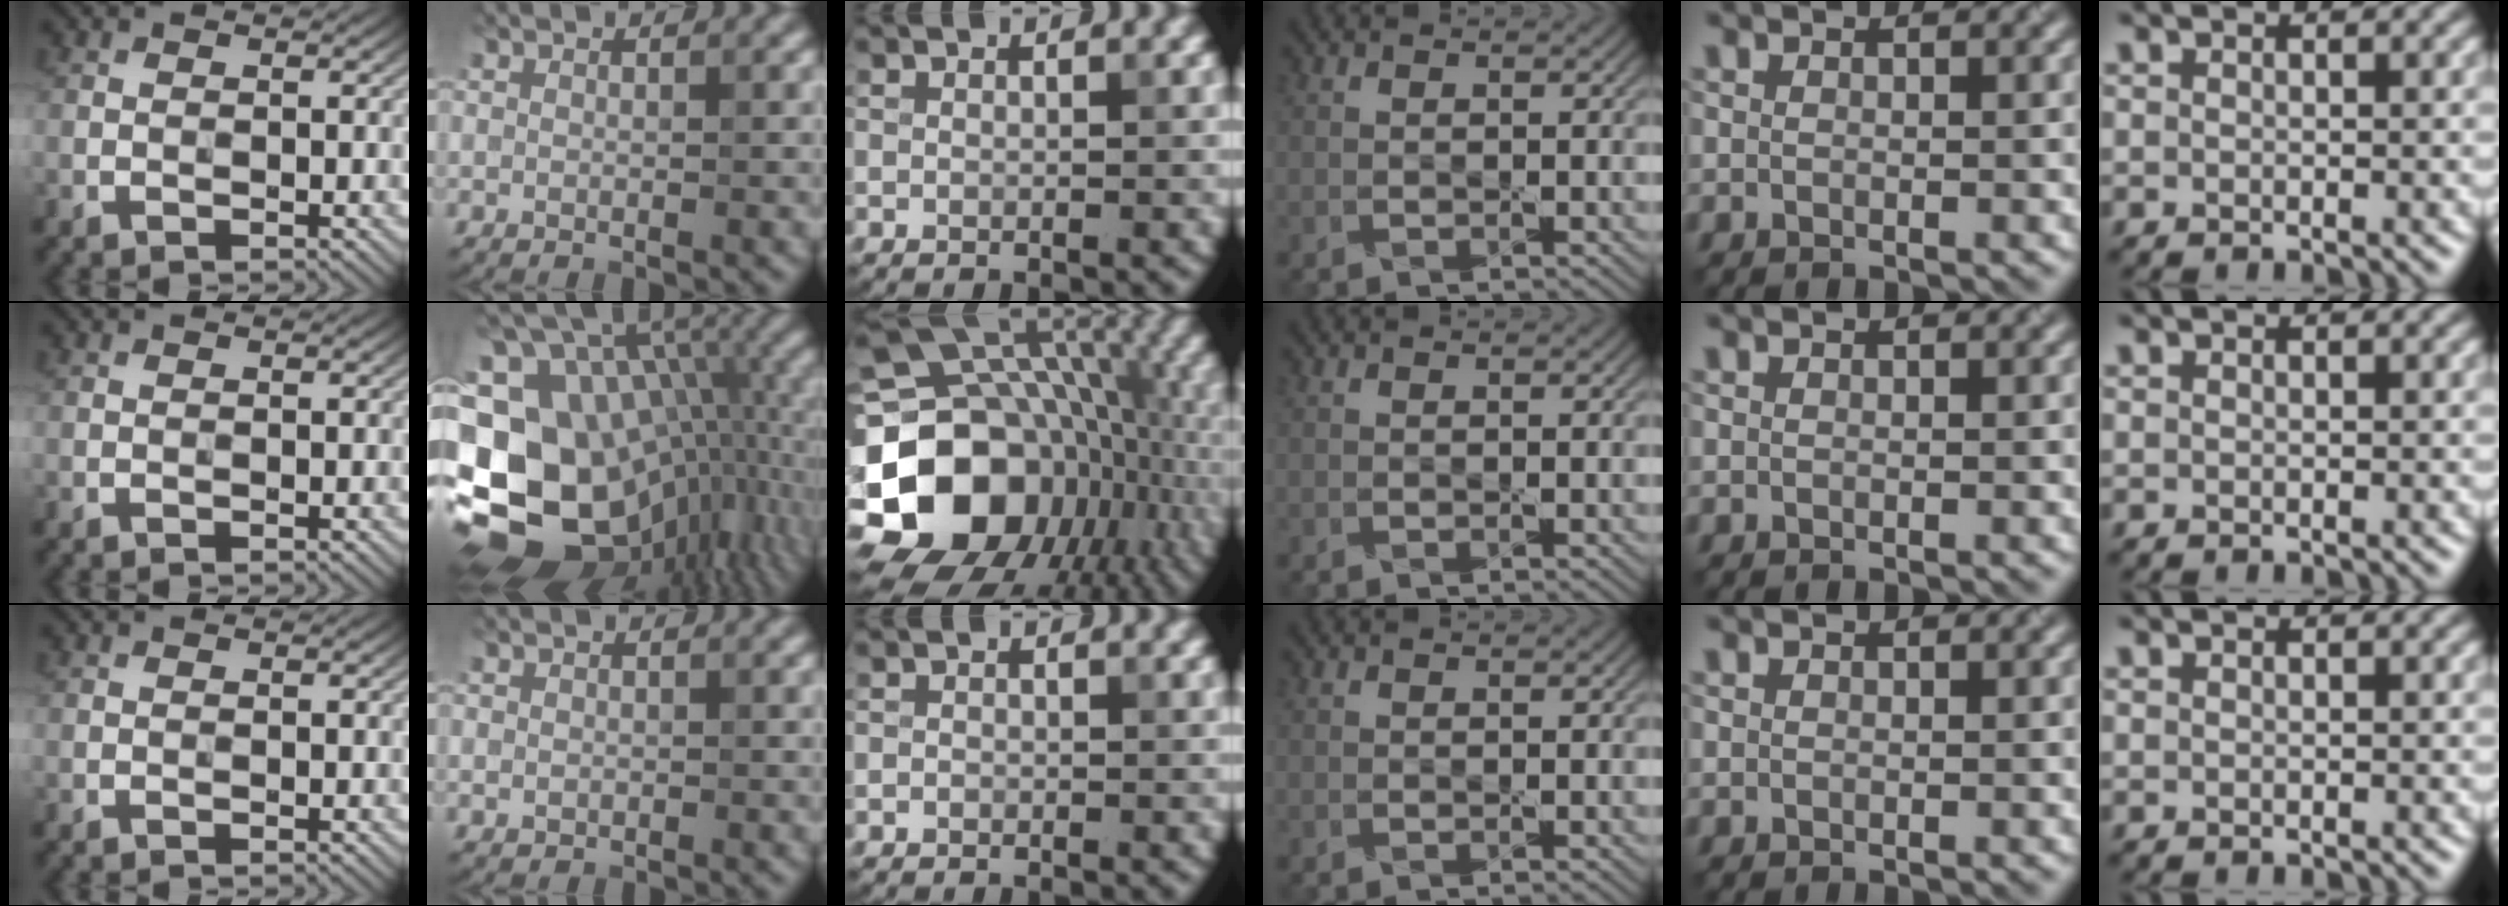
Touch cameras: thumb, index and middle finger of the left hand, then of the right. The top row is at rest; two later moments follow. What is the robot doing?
{"motion": "press", "object": "button"}